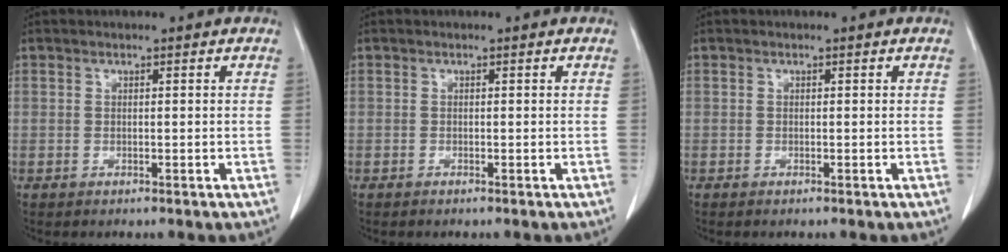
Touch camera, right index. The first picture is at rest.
{"total": 0.0}
{"total": 0.0}